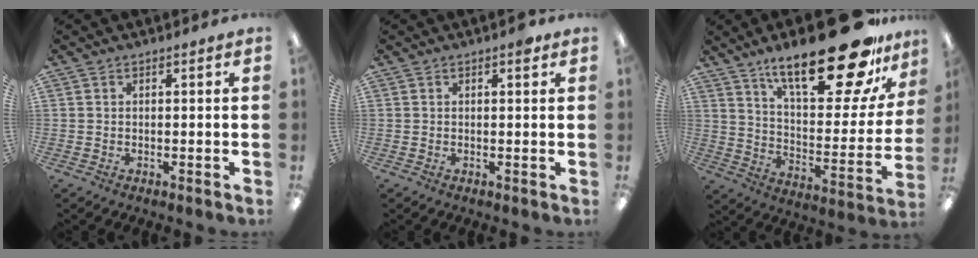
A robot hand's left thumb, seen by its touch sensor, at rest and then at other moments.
{"total": 1.6, "force": [0.8, 0.6, 1.2], "torque": [-0.010, -0.002, 0.010]}
{"total": 27.3, "force": [18.4, 9.0, 18.0], "torque": [-0.261, -0.118, 0.297]}